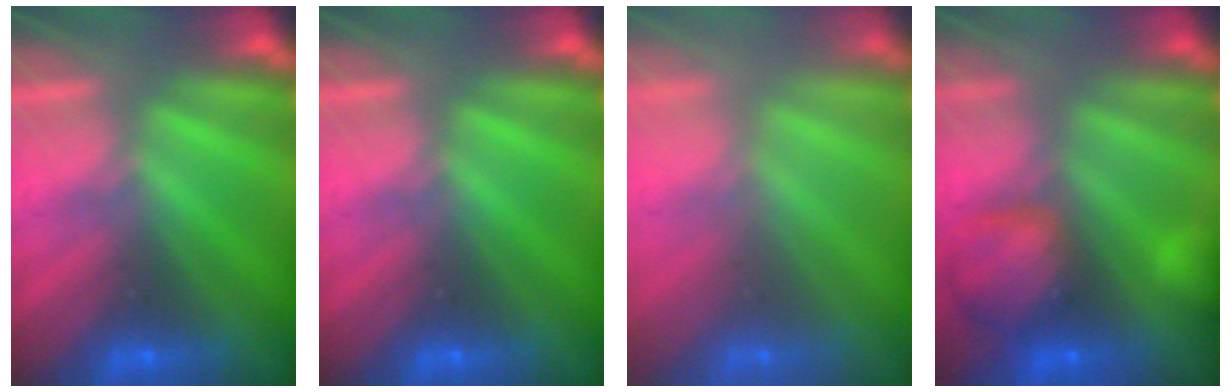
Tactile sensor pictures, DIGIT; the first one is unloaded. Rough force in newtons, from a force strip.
{"total": 0.0}
{"total": 3.4}
{"total": 12.7}